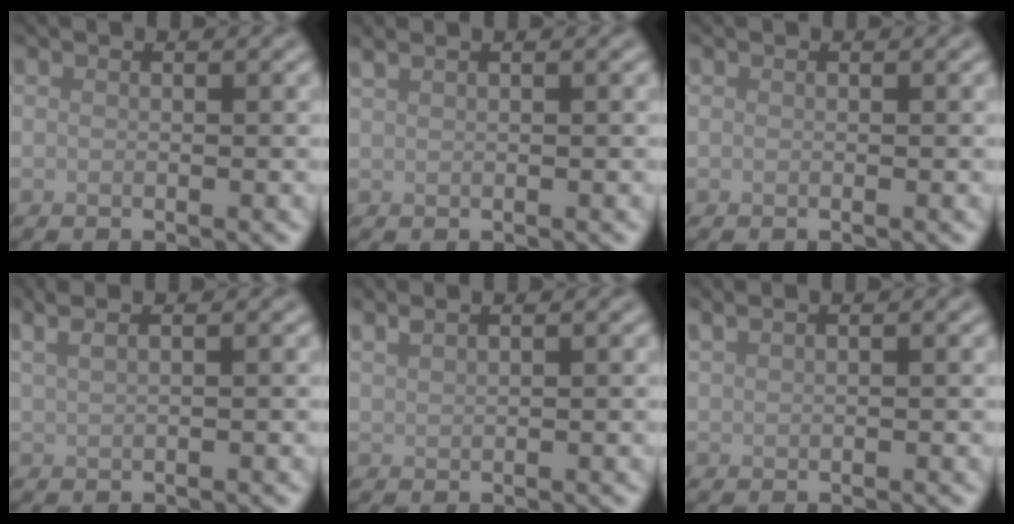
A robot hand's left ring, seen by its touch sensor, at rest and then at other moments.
{"total": 1.3, "force": [1.1, 0.4, 0.7], "torque": [-0.015, 0.002, 0.018]}
{"total": 0.0}
{"total": 3.5, "force": [2.4, 1.4, 2.1], "torque": [-0.022, 0.019, 0.014]}
{"total": 1.9, "force": [1.6, 0.5, 0.9], "torque": [-0.009, 0.006, 0.023]}
{"total": 1.8, "force": [1.5, 0.5, 0.8], "torque": [-0.011, 0.006, 0.022]}